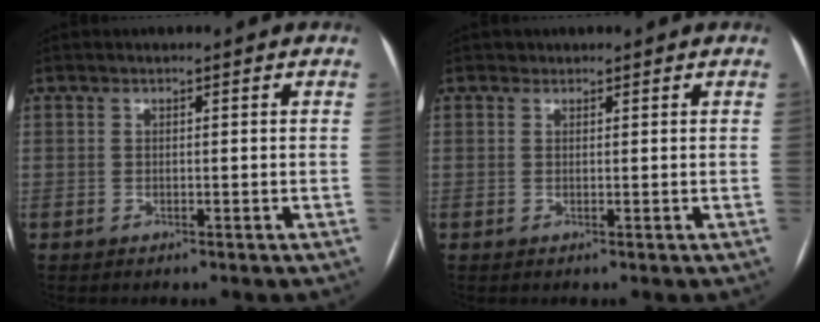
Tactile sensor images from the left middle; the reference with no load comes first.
{"total": 0.6, "force": [0.5, 0.3, -0.1], "torque": [0.002, 0.000, 0.007]}